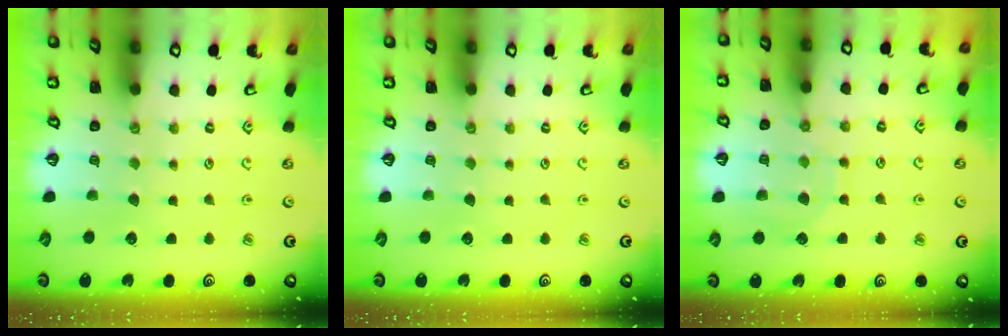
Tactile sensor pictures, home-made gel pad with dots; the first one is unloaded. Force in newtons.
{"total": 0.0}
{"total": 8.3, "press": 8.2, "slide": 0.8}